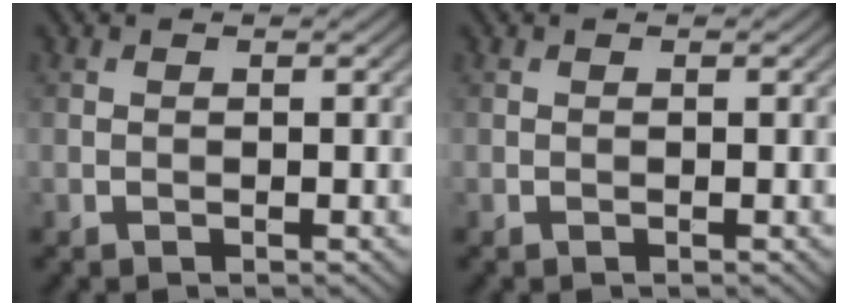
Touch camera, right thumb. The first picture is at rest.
{"total": 0.0}